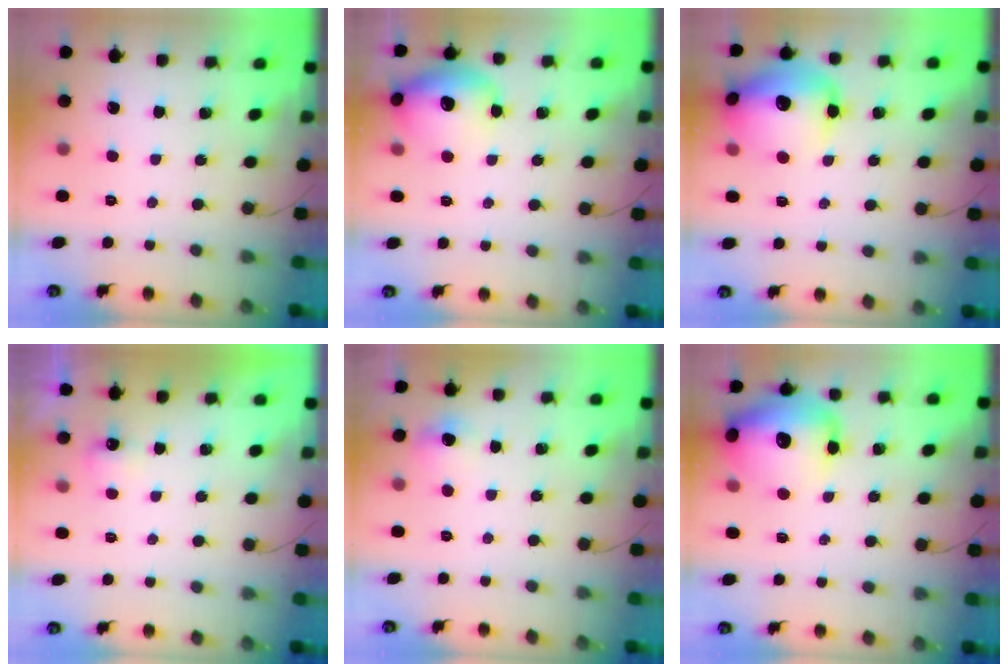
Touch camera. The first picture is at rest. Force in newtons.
{"total": 16.8, "press": 15.9, "slide": 5.5}
{"total": 17.3, "press": 17.2, "slide": 1.9}
{"total": 2.9, "press": 2.8, "slide": 0.8}
{"total": 5.1, "press": 4.6, "slide": 2.1}
{"total": 17.0, "press": 16.7, "slide": 3.4}